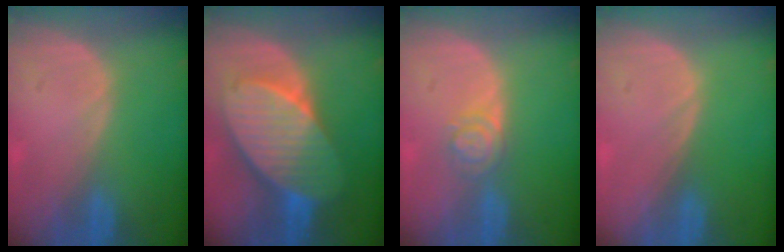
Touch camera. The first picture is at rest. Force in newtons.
{"total": 10.6, "press": 10.6, "slide": 0.7}
{"total": 3.8, "press": 3.4, "slide": 1.7}
{"total": 0.0}